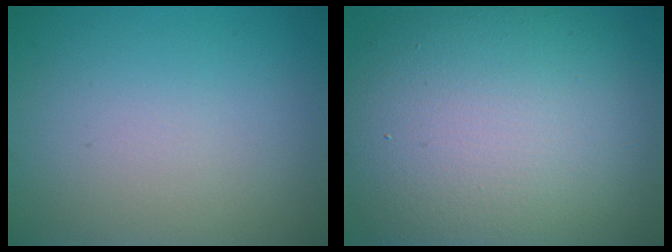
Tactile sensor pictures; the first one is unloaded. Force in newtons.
{"total": 14.6, "press": 14.6, "slide": 0.4}